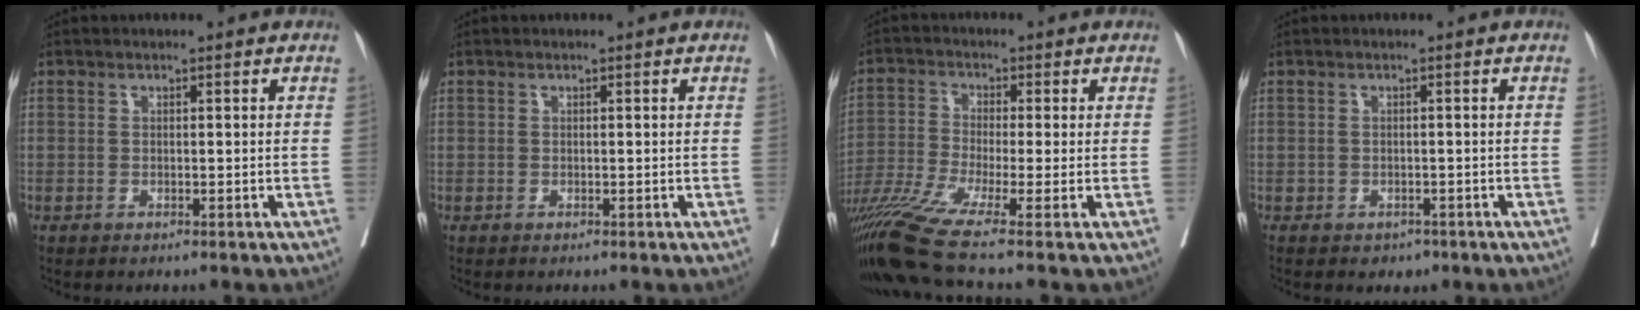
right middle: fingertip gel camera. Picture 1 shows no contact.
{"total": 0.0}
{"total": 12.2, "force": [-8.8, -1.7, 8.3], "torque": [-0.160, -0.032, -0.156]}
{"total": 1.7, "force": [-0.8, 1.4, 0.5], "torque": [-0.005, 0.005, -0.005]}